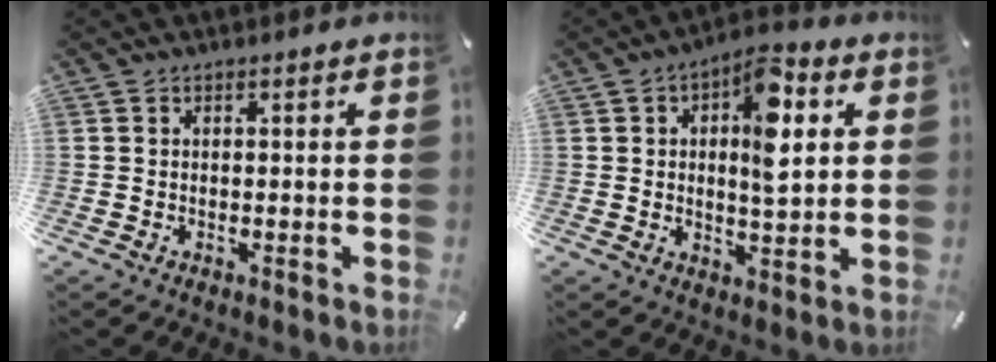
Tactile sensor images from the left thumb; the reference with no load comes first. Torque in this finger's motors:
{"motor_torque": [0.59, 0.61, 0.54, 0.32, 0.07]}